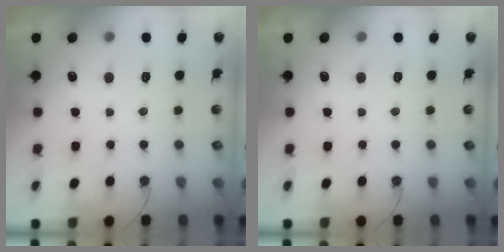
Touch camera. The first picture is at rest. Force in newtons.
{"total": 0.0}